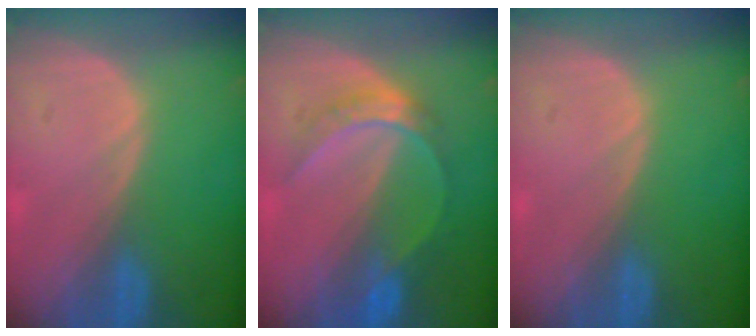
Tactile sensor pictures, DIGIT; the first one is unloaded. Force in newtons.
{"total": 6.5, "press": 5.6, "slide": 3.4}
{"total": 0.0}